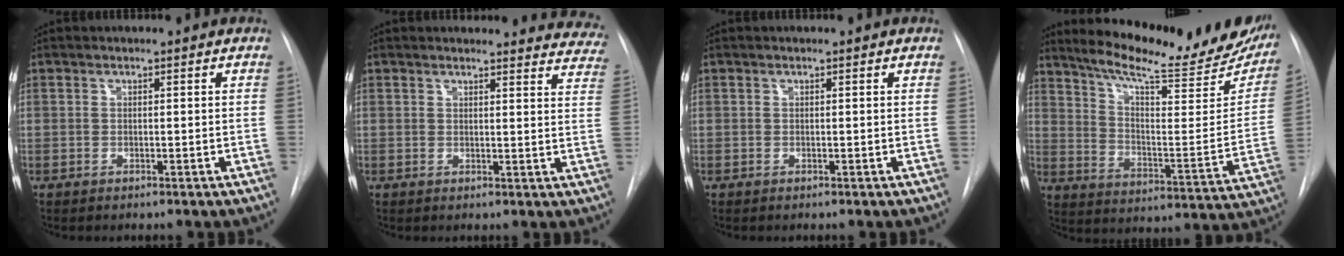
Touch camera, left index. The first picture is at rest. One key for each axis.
{"total": 15.8, "fx": 15.2, "fy": 3.3, "fz": 2.2, "tx": 0.009, "ty": -0.076, "tz": 0.132}
{"total": 0.0}
{"total": 23.8, "fx": 20.2, "fy": 4.0, "fz": 11.8, "tx": -0.177, "ty": -0.068, "tz": 0.267}